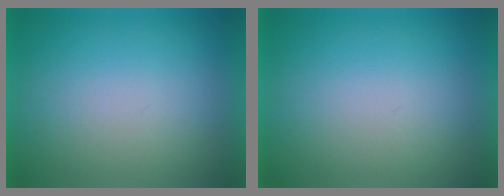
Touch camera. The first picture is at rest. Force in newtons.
{"total": 1.1}